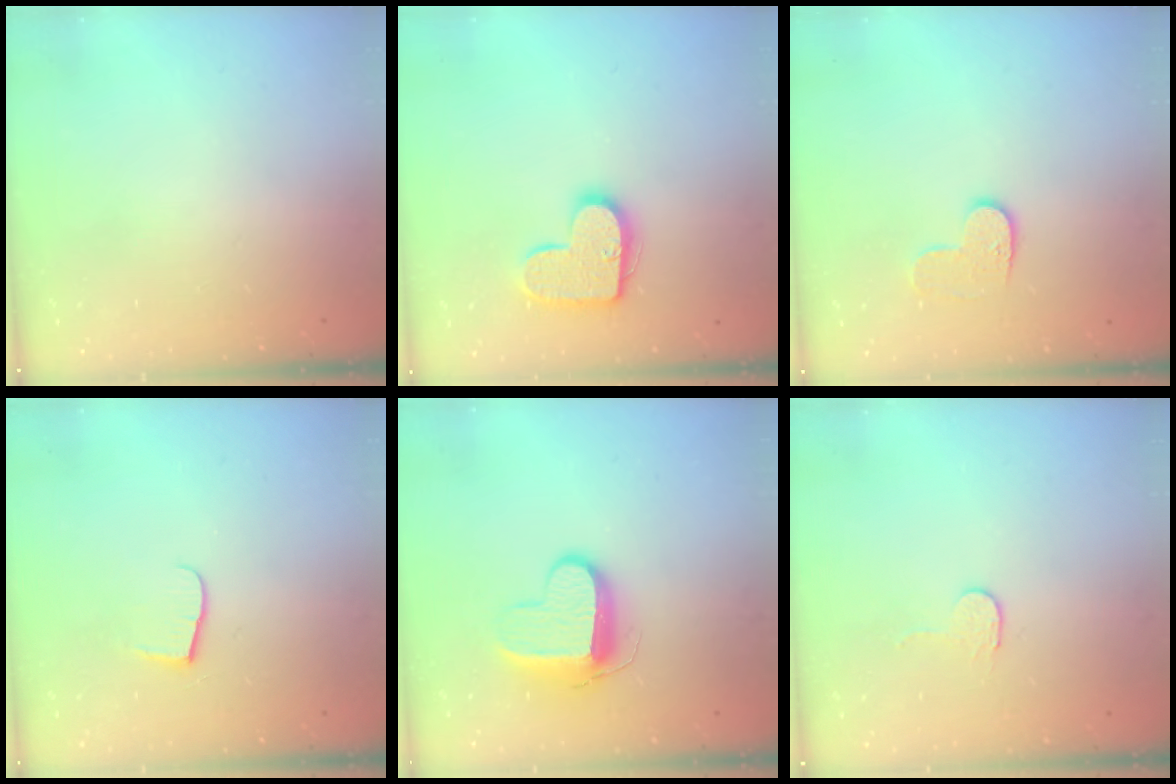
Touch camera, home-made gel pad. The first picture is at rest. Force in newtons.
{"total": 13.8, "press": 13.8, "slide": 0.7}
{"total": 6.8, "press": 6.8, "slide": 0.1}
{"total": 6.5, "press": 6.5, "slide": 0.7}
{"total": 10.7, "press": 10.6, "slide": 1.1}
{"total": 2.7, "press": 2.7, "slide": 0.2}